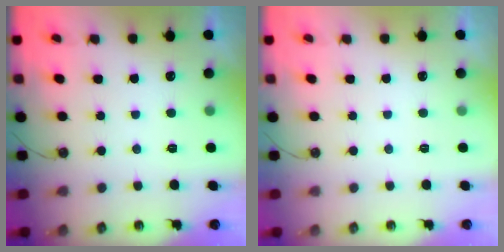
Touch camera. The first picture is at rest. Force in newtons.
{"total": 0.0}